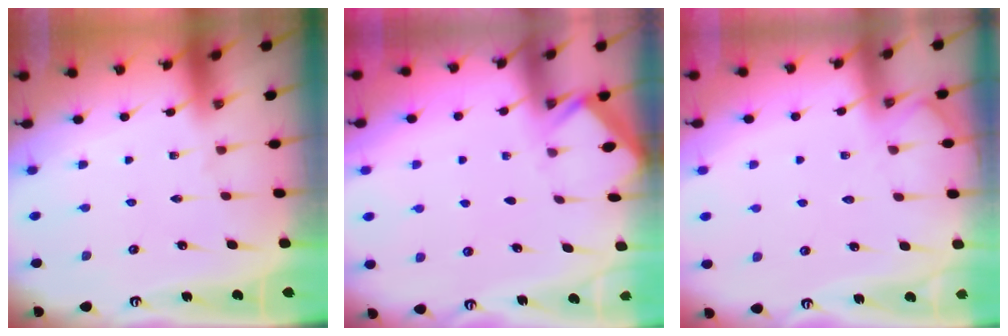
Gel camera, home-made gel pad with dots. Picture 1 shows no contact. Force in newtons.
{"total": 2.4, "press": 2.3, "slide": 0.4}
{"total": 4.3, "press": 4.2, "slide": 0.4}